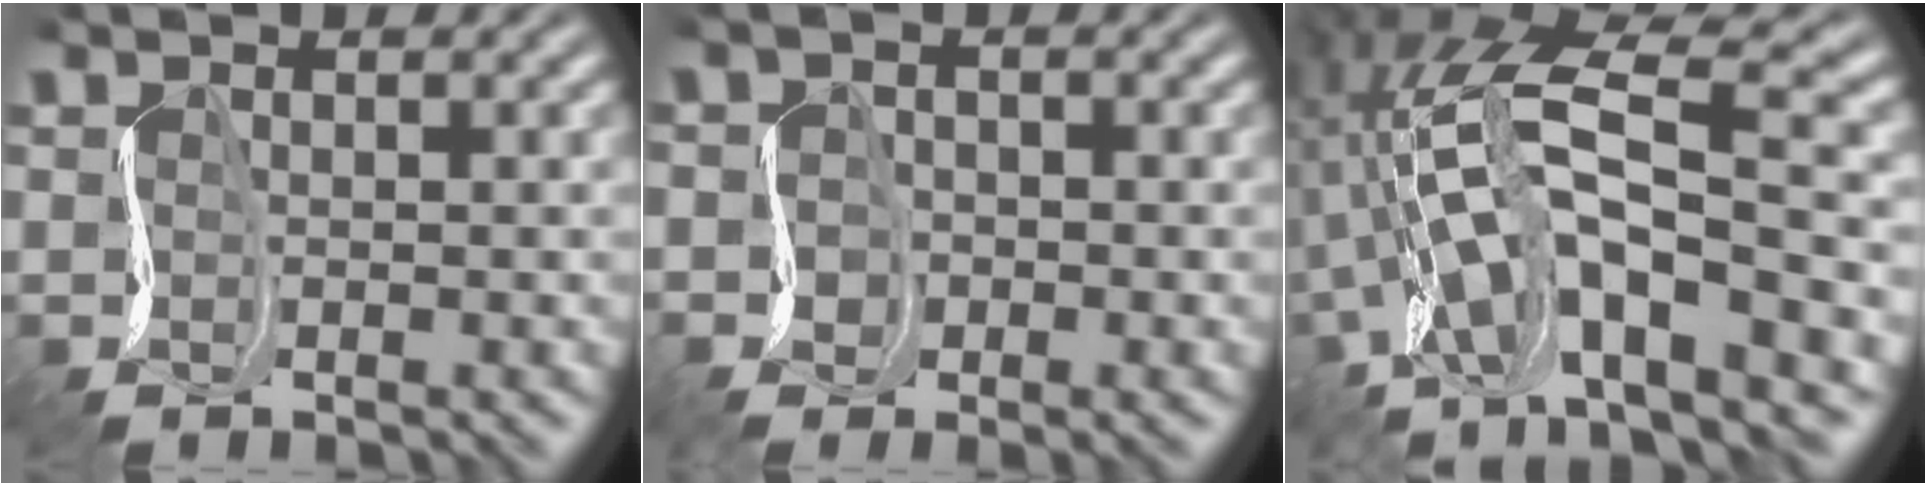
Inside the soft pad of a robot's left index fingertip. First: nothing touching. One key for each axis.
{"total": 2.2, "fx": -1.9, "fy": 0.9, "fz": 0.3, "tx": -0.001, "ty": -0.014, "tz": -0.025}
{"total": 10.9, "fx": -5.0, "fy": 2.9, "fz": 9.2, "tx": -0.147, "ty": 0.001, "tz": -0.092}